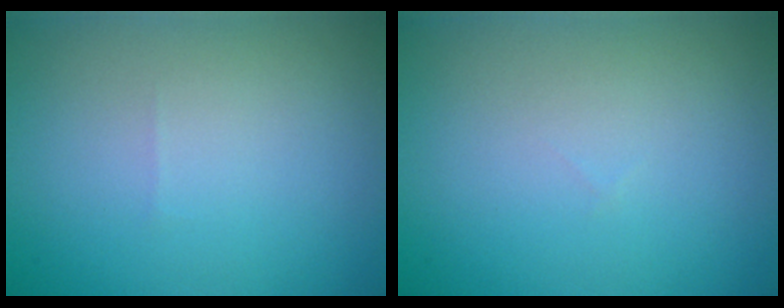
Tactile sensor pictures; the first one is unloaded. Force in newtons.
{"total": 0.0}